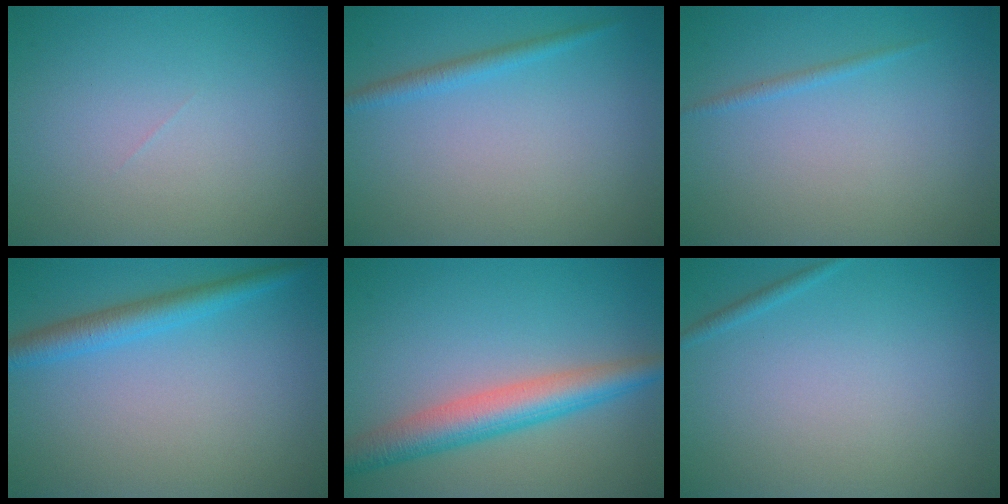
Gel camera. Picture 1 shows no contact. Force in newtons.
{"total": 1.5, "press": 1.5, "slide": 0.1}
{"total": 0.7, "press": 0.7, "slide": 0.1}
{"total": 3.0, "press": 3.0, "slide": 0.0}
{"total": 5.2, "press": 5.2, "slide": 0.1}
{"total": 0.6, "press": 0.6, "slide": 0.1}